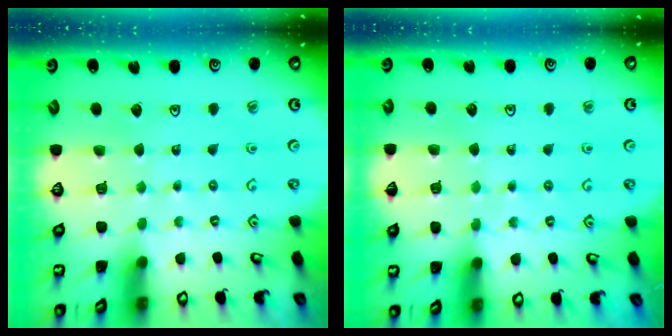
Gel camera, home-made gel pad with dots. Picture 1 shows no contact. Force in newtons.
{"total": 5.3, "press": 5.3, "slide": 0.7}